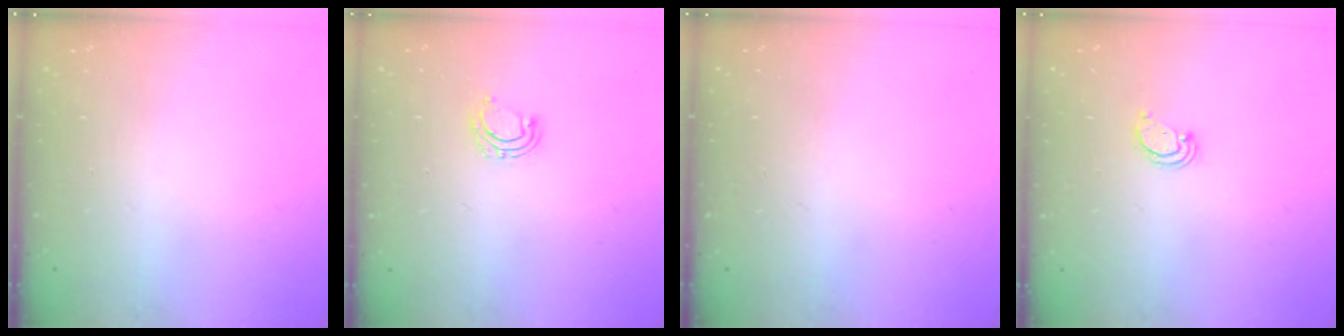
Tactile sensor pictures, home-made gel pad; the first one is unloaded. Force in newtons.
{"total": 4.7, "press": 4.7, "slide": 0.8}
{"total": 0.0}
{"total": 2.2, "press": 2.2, "slide": 0.1}